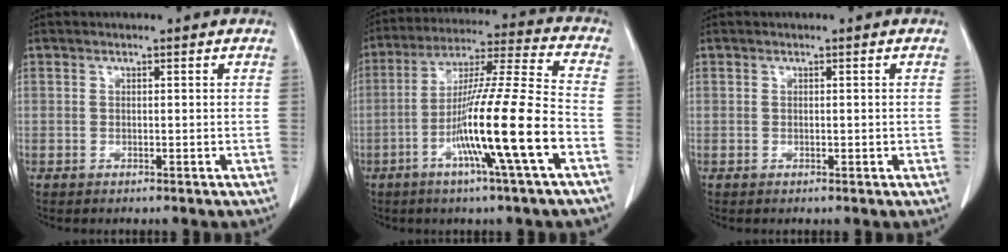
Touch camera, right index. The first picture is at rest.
{"total": 16.4, "force": [-5.9, -1.3, 15.2], "torque": [-0.274, -0.007, -0.109]}
{"total": 0.5, "force": [-0.1, 0.3, 0.4], "torque": [-0.005, 0.001, 0.000]}